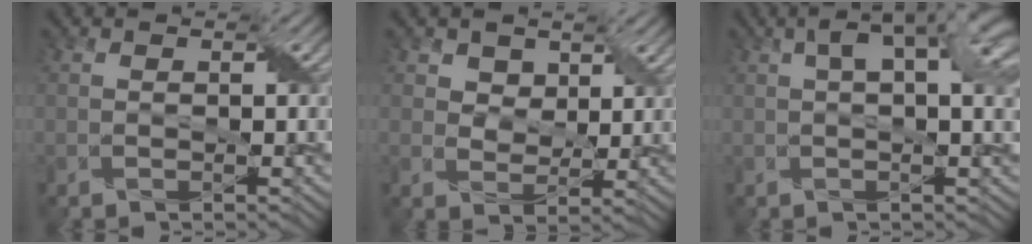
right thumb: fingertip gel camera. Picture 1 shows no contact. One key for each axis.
{"total": 4.4, "fx": 2.6, "fy": 3.2, "fz": 1.7, "tx": -0.051, "ty": -0.016, "tz": 0.044}
{"total": 8.4, "fx": 2.3, "fy": 3.0, "fz": 7.5, "tx": -0.122, "ty": 0.016, "tz": 0.036}